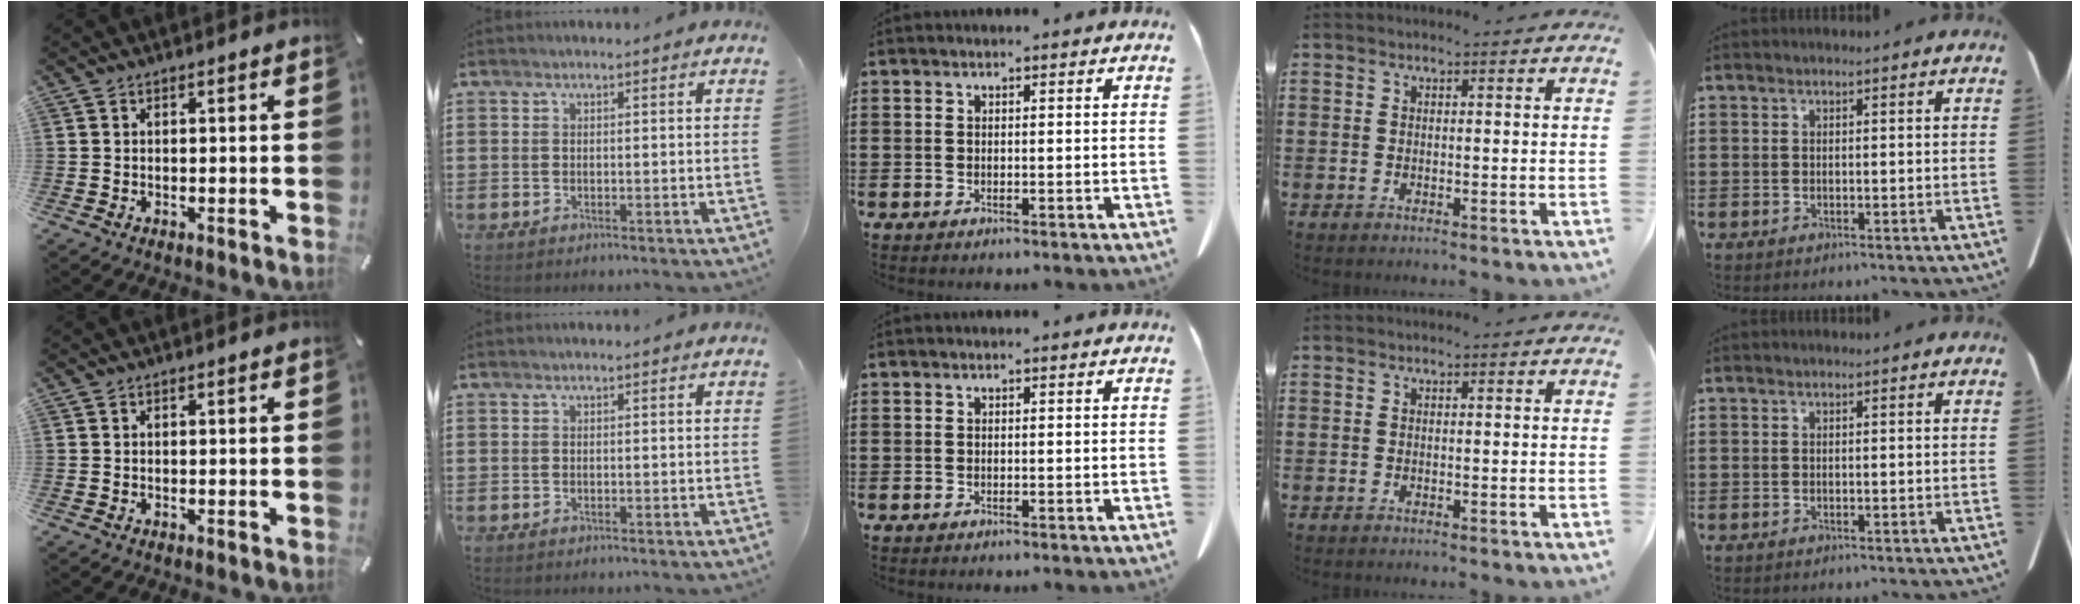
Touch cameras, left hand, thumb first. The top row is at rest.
{}